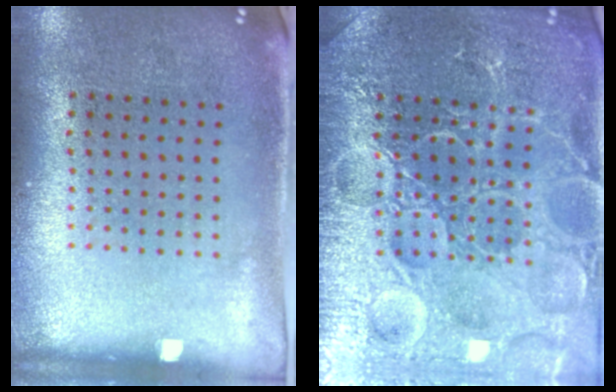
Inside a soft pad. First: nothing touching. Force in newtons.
{"total": 7.3, "press": 7.2, "slide": 0.9}